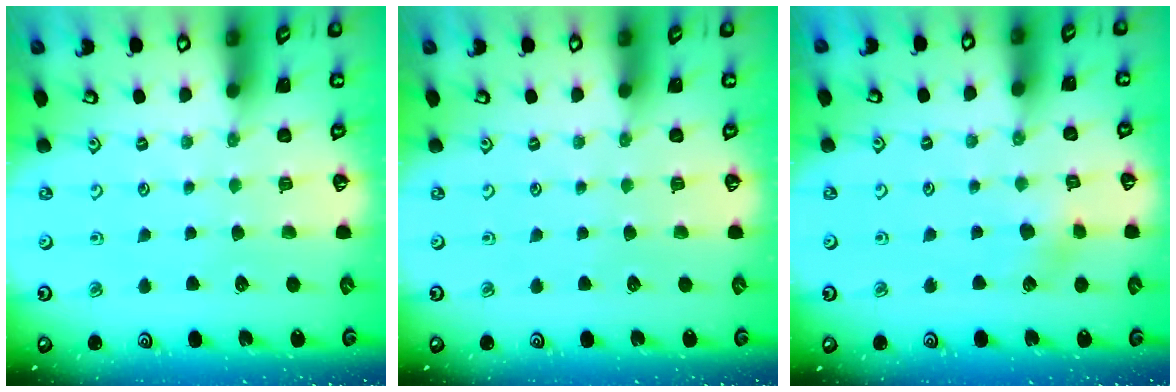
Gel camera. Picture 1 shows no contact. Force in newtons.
{"total": 0.0}
{"total": 5.4, "press": 5.4, "slide": 0.5}